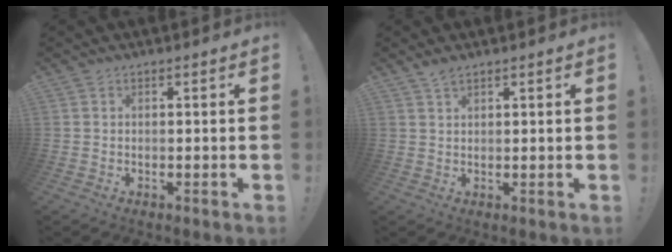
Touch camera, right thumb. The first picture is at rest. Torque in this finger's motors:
{"motor_torque": [-0.26, 0.29, -0.01, 0.03, 0.10]}